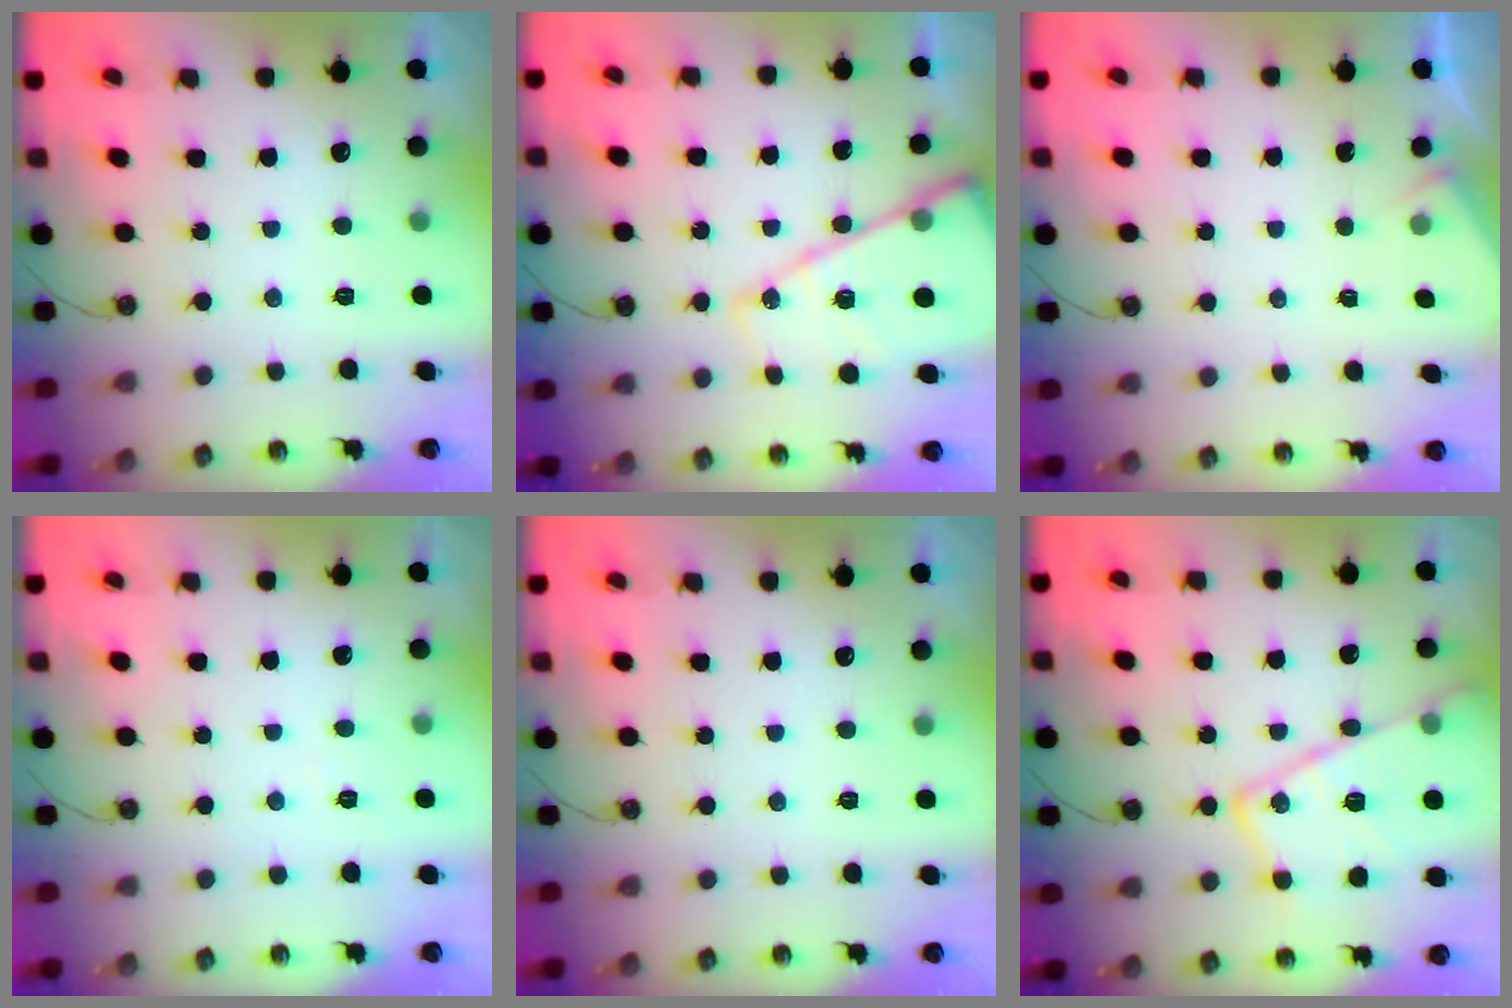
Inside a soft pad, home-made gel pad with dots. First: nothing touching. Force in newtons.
{"total": 18.0, "press": 17.9, "slide": 2.3}
{"total": 2.5, "press": 2.5, "slide": 0.4}
{"total": 3.2, "press": 3.2, "slide": 0.5}
{"total": 0.0}
{"total": 22.4, "press": 22.3, "slide": 2.3}